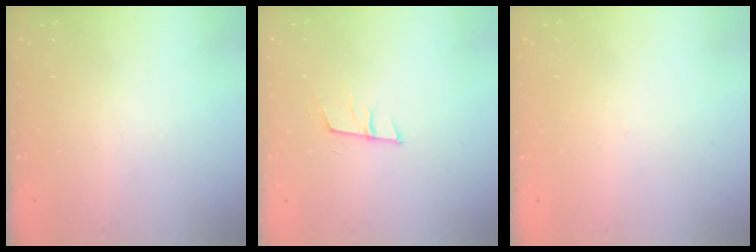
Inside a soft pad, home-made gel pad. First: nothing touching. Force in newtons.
{"total": 7.9, "press": 7.3, "slide": 3.0}
{"total": 2.7, "press": 2.7, "slide": 0.3}